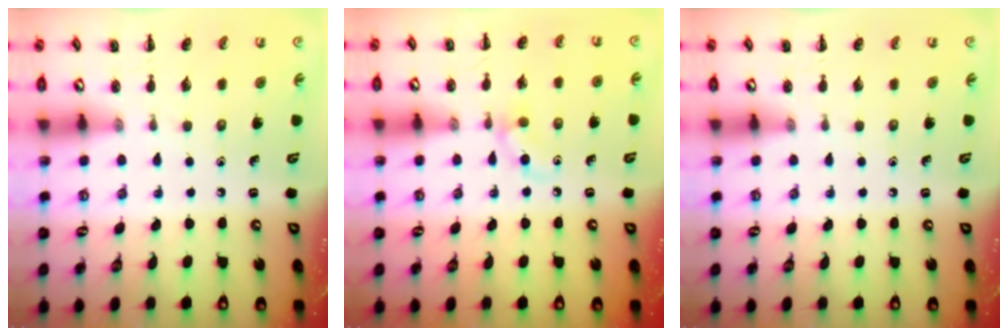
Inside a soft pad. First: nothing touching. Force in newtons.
{"total": 5.6, "press": 5.3, "slide": 1.6}
{"total": 0.0}